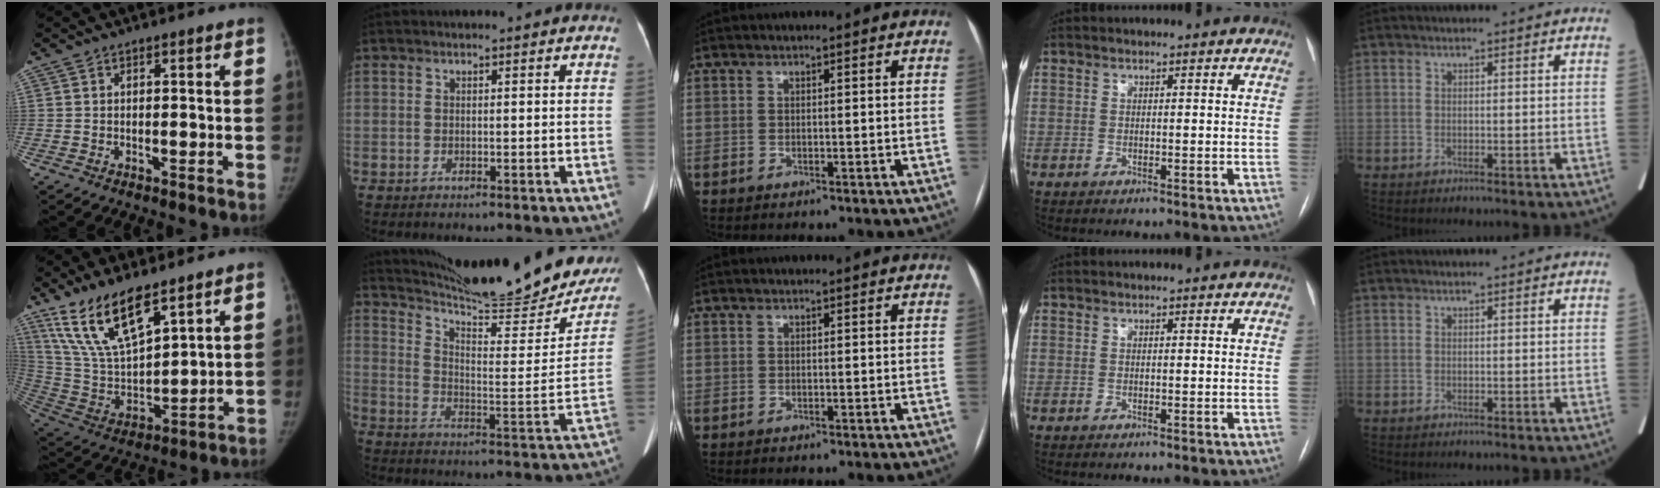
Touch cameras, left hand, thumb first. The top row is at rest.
{"thumb": {"total": 16.7, "force": [11.1, 6.2, 10.9], "torque": [-0.183, -0.050, 0.230]}, "index": {"total": 26.2, "force": [23.2, 3.2, 11.9], "torque": [-0.190, -0.069, 0.309]}}